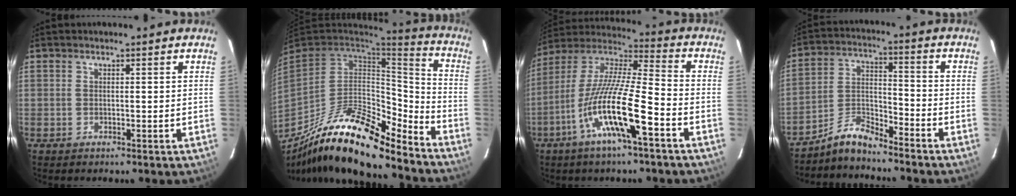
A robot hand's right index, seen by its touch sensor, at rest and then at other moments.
{"total": 25.2, "force": [-18.8, 7.4, 15.0], "torque": [-0.266, -0.026, -0.317]}
{"total": 17.1, "force": [-8.1, 2.0, 14.9], "torque": [-0.279, -0.021, -0.162]}
{"total": 6.8, "force": [-6.3, 1.2, 2.1], "torque": [-0.055, 0.032, -0.131]}